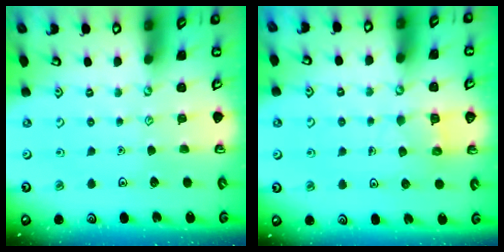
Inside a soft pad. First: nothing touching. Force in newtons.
{"total": 5.8, "press": 5.7, "slide": 0.5}